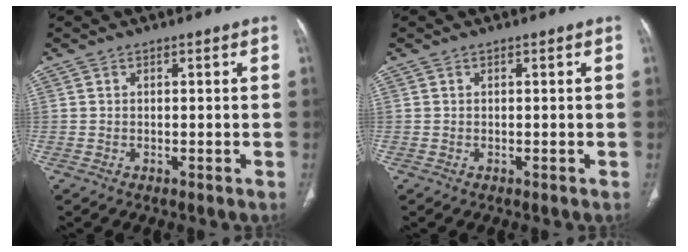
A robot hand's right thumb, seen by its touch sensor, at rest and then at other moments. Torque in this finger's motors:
{"motor_torque": [0.00, 0.00, -0.10, -0.03, 0.01]}